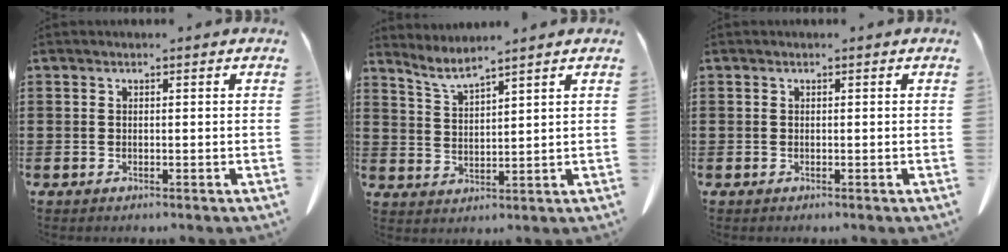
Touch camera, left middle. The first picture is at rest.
{"total": 4.1, "force": [3.5, -0.3, 2.0], "torque": [-0.052, -0.017, 0.063]}
{"total": 0.0}